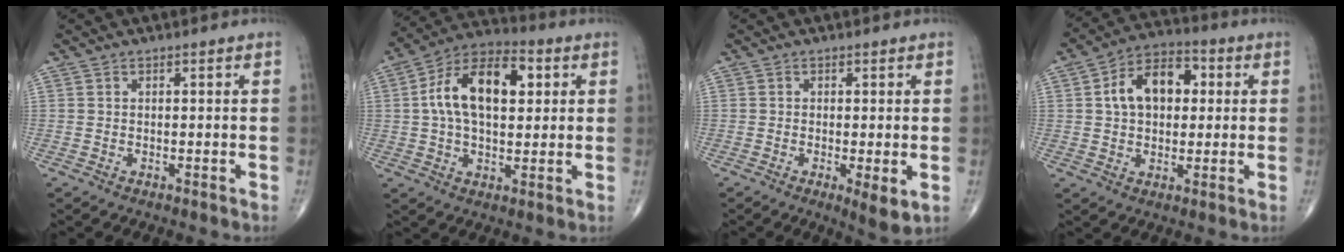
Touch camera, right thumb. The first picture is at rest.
{"total": 15.9, "force": [3.1, 8.9, 12.8], "torque": [-0.210, 0.020, 0.046]}
{"total": 4.3, "force": [-1.0, 1.1, 4.0], "torque": [-0.068, -0.016, -0.019]}
{"total": 11.8, "force": [2.1, 7.8, 8.6], "torque": [-0.118, 0.019, 0.026]}